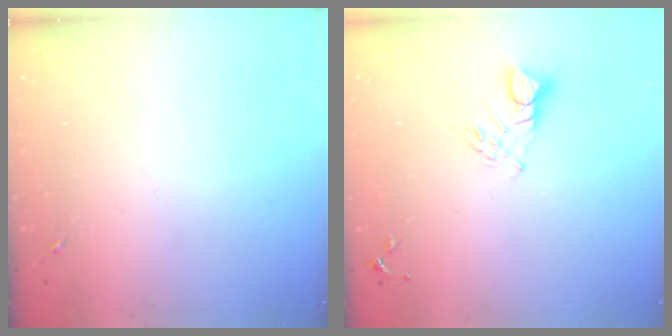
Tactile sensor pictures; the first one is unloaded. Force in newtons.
{"total": 5.3, "press": 5.2, "slide": 0.4}